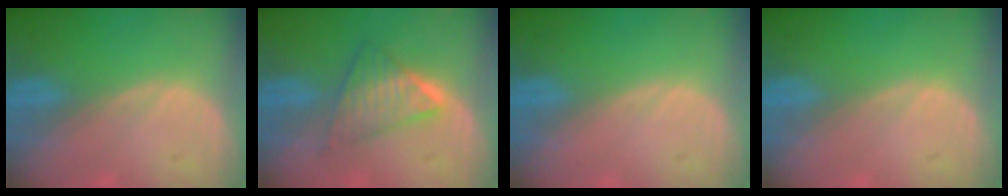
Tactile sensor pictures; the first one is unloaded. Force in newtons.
{"total": 5.9, "press": 5.8, "slide": 0.8}
{"total": 0.0}
{"total": 0.0}